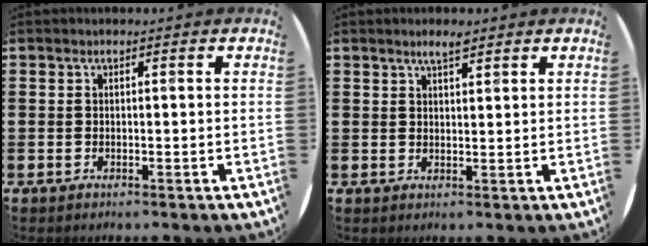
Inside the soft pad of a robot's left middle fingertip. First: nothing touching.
{"total": 2.4, "force": [2.1, 0.5, 1.1], "torque": [-0.023, 0.005, 0.037]}